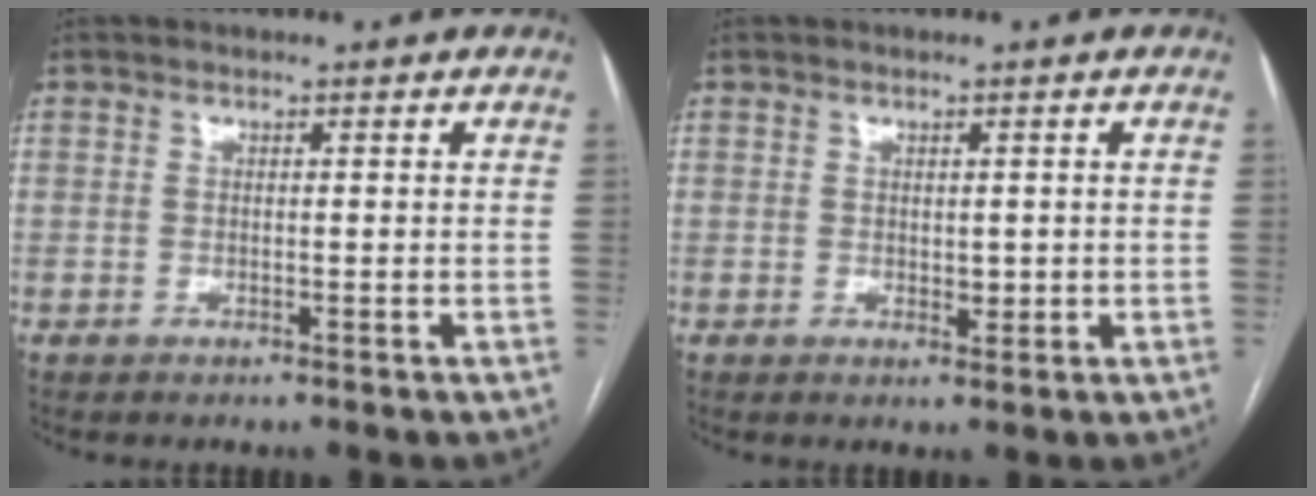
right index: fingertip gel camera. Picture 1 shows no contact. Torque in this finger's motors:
{"motor_torque": [0.02, 0.07, -0.03, 0.00]}